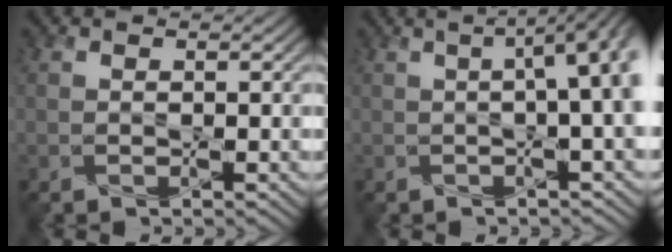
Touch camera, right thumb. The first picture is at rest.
{"total": 10.3, "force": [0.6, 3.2, 9.7], "torque": [-0.130, 0.019, -0.001]}